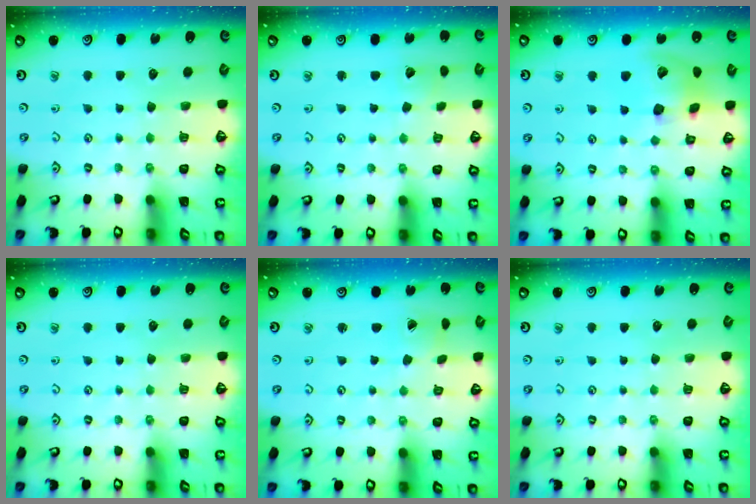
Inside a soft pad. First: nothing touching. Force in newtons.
{"total": 3.9, "press": 3.9, "slide": 0.5}
{"total": 13.4, "press": 13.3, "slide": 2.0}
{"total": 0.0}
{"total": 2.2, "press": 2.2, "slide": 0.2}
{"total": 0.0}